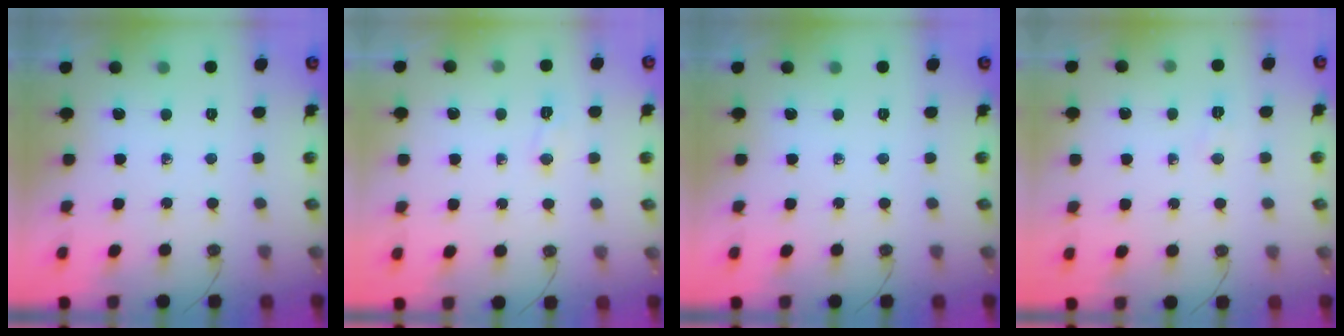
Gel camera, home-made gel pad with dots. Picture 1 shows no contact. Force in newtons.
{"total": 5.3, "press": 5.0, "slide": 1.7}
{"total": 0.0}
{"total": 3.4, "press": 3.4, "slide": 0.5}